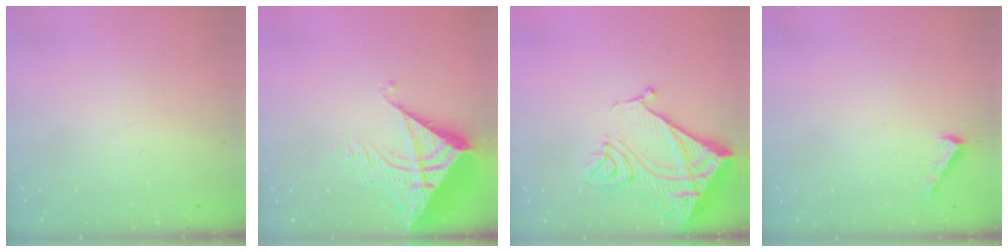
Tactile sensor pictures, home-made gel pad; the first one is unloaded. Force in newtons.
{"total": 12.1, "press": 12.0, "slide": 1.3}
{"total": 18.4, "press": 18.3, "slide": 2.4}
{"total": 2.3, "press": 2.3, "slide": 0.3}